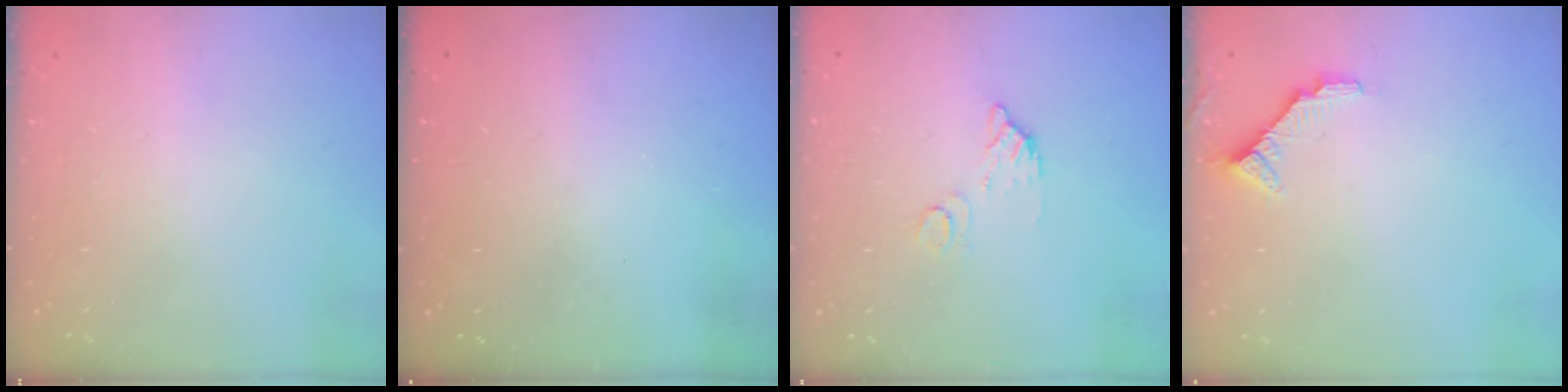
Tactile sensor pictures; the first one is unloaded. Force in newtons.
{"total": 3.2, "press": 3.2, "slide": 0.1}
{"total": 5.1, "press": 5.1, "slide": 0.4}
{"total": 5.4, "press": 5.4, "slide": 0.2}